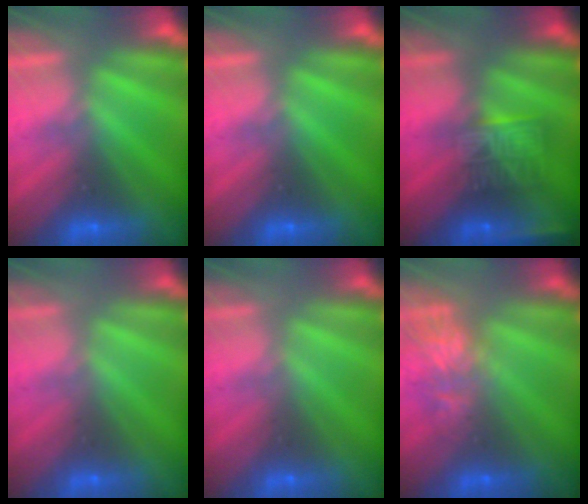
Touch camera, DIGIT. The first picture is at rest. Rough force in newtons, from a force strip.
{"total": 0.0}
{"total": 8.1}
{"total": 4.5}
{"total": 4.5}
{"total": 4.7}